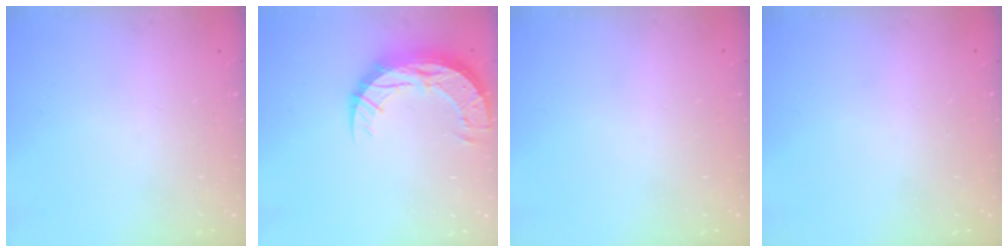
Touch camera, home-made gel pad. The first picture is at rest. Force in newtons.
{"total": 13.2, "press": 13.2, "slide": 0.9}
{"total": 0.0}
{"total": 0.0}